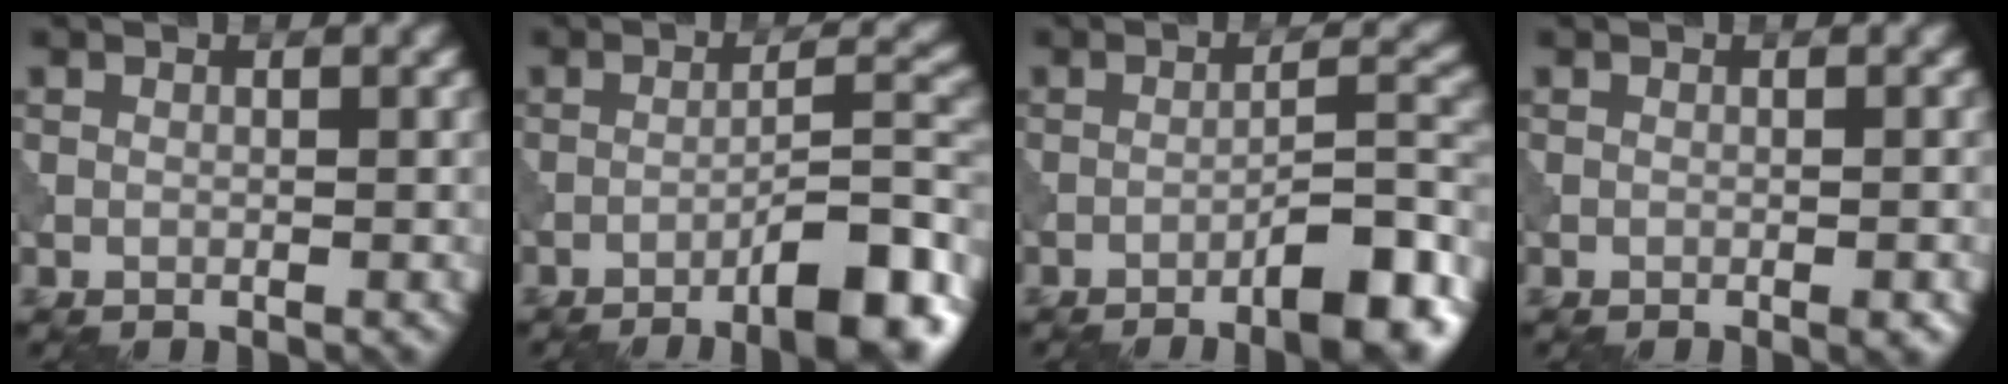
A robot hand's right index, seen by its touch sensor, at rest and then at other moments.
{"total": 9.2, "force": [-5.7, 2.1, 6.9], "torque": [-0.087, 0.016, -0.084]}
{"total": 7.8, "force": [-4.8, 1.8, 5.9], "torque": [-0.074, 0.015, -0.071]}
{"total": 0.9, "force": [-0.4, 0.1, 0.8], "torque": [-0.011, 0.001, -0.007]}